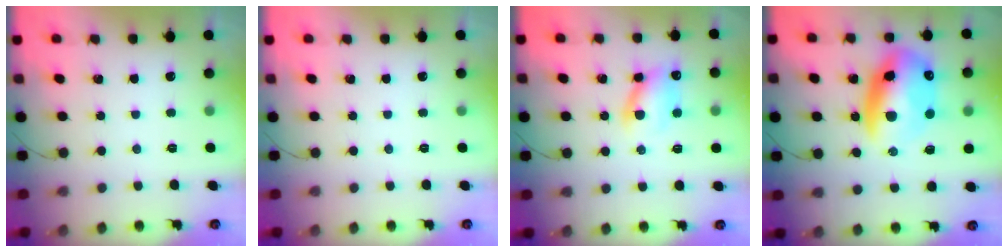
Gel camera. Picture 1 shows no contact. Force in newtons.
{"total": 0.0}
{"total": 10.4, "press": 10.3, "slide": 1.3}
{"total": 16.0, "press": 15.6, "slide": 3.5}